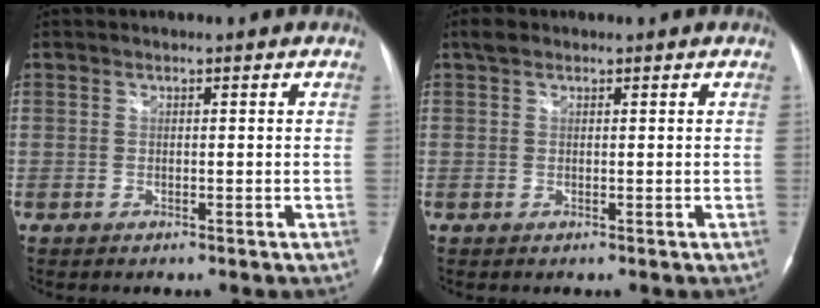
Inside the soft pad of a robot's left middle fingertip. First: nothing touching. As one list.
[{"total": 1.5, "force": [1.0, 0.8, 0.7], "torque": [-0.016, 0.016, 0.018]}]